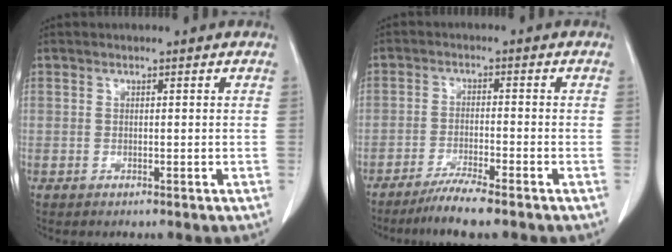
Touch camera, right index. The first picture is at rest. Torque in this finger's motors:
{"motor_torque": [0.25, -0.25, 0.18, 0.06]}